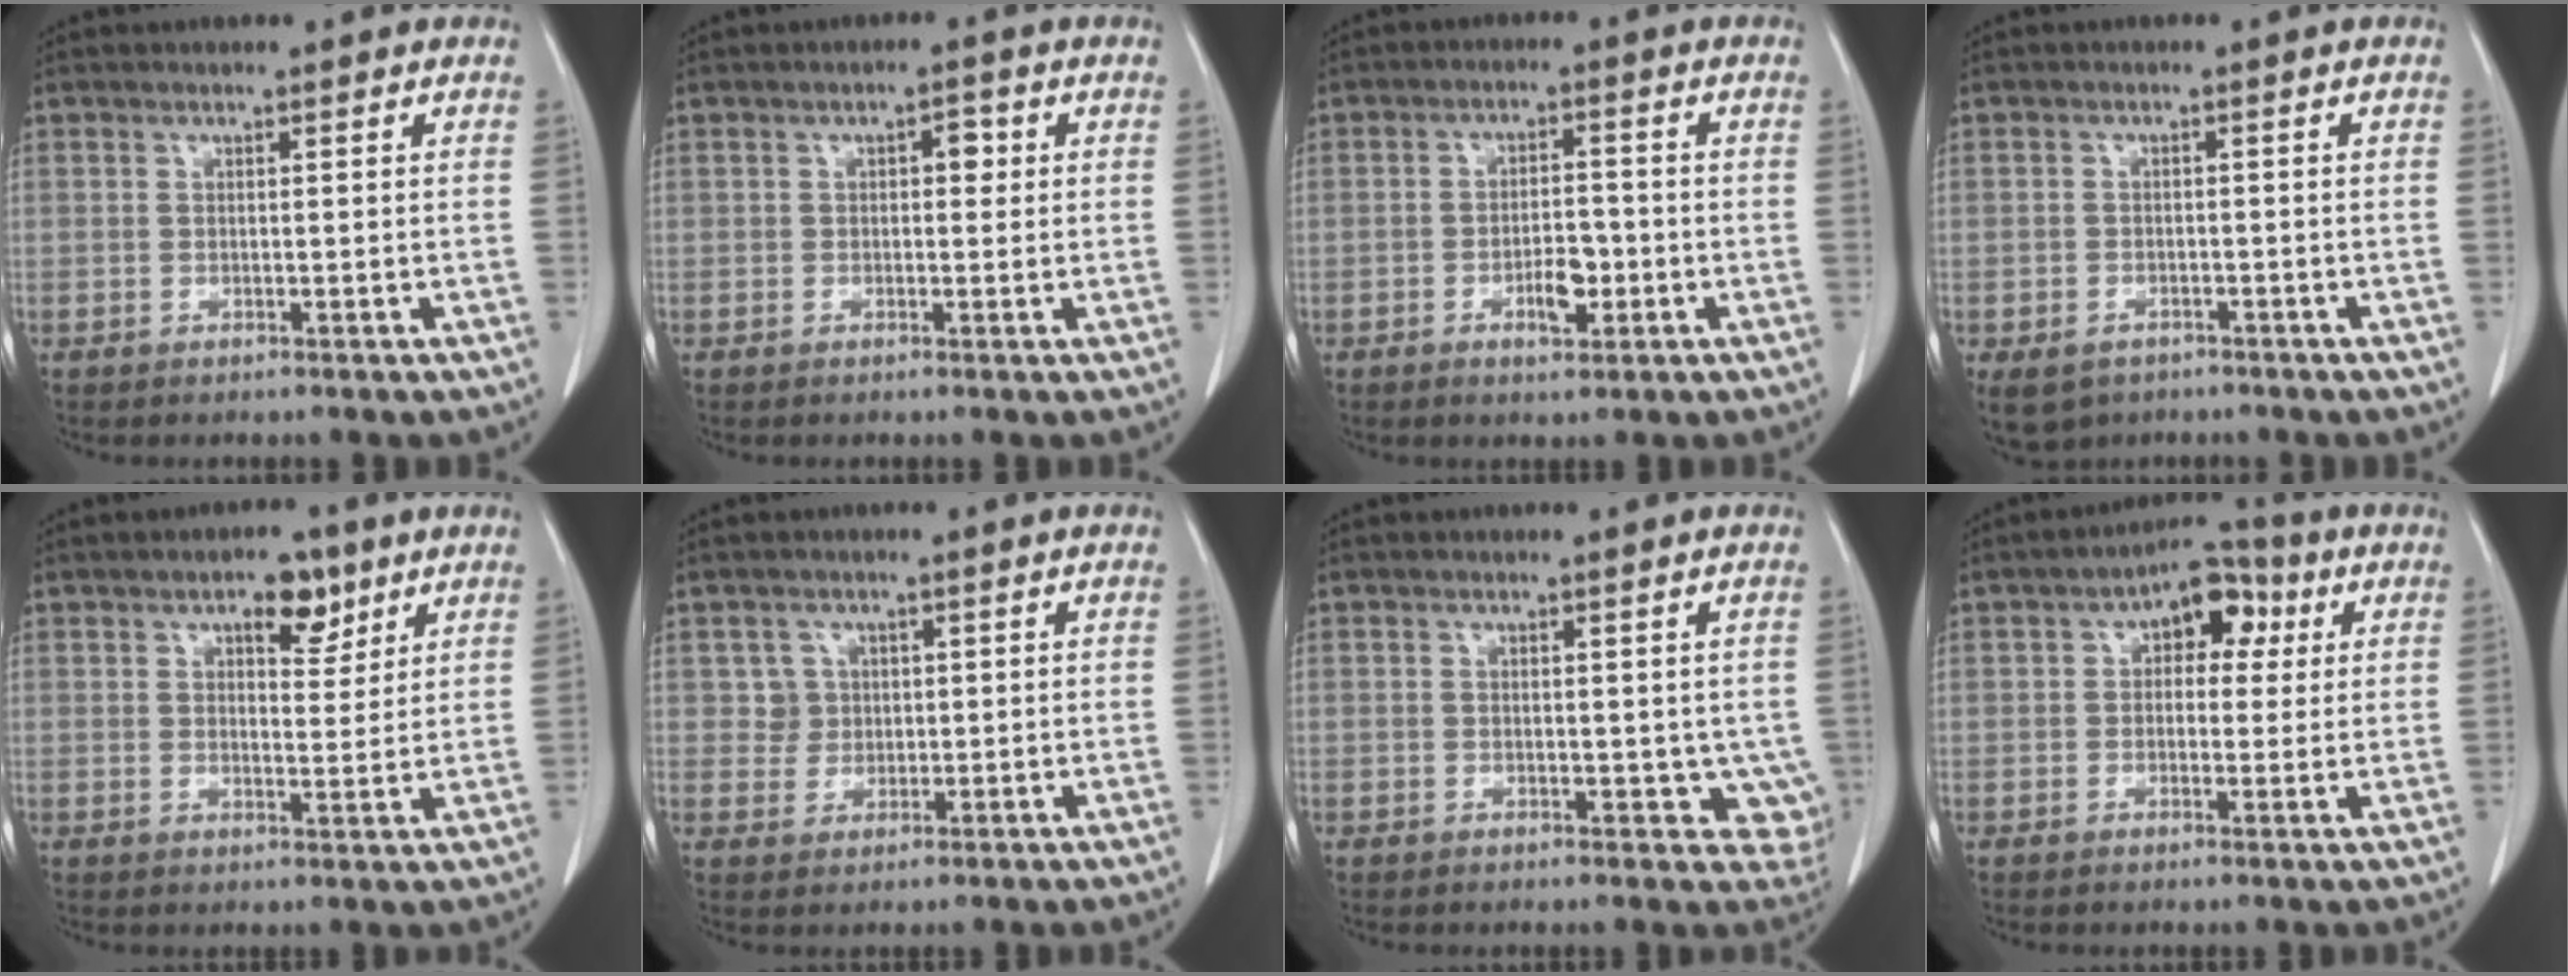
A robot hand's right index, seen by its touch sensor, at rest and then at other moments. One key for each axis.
{"total": 2.1, "fx": 0.5, "fy": 1.1, "fz": 1.8, "tx": -0.022, "ty": 0.010, "tz": 0.005}
{"total": 4.6, "fx": -1.7, "fy": 1.8, "fz": 3.9, "tx": -0.064, "ty": 0.004, "tz": -0.025}
{"total": 6.1, "fx": -3.9, "fy": 4.1, "fz": 2.1, "tx": -0.036, "ty": 0.000, "tz": -0.053}
{"total": 5.4, "fx": 3.2, "fy": 2.5, "fz": 3.5, "tx": -0.049, "ty": 0.003, "tz": 0.045}
{"total": 2.8, "fx": 0.8, "fy": 2.7, "fz": 0.1, "tx": 0.008, "ty": 0.004, "tz": 0.014}
{"total": 4.8, "fx": 0.2, "fy": 2.9, "fz": 3.8, "tx": -0.021, "ty": -0.007, "tz": 0.004}
{"total": 7.2, "fx": 2.2, "fy": 4.2, "fz": 5.4, "tx": -0.069, "ty": 0.031, "tz": 0.027}